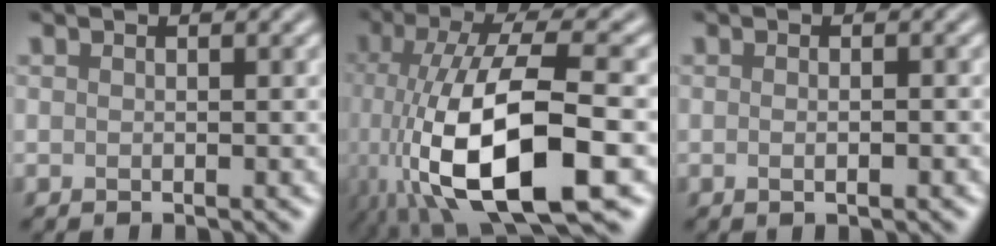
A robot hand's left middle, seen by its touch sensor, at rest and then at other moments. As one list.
[{"total": 13.1, "force": [-4.3, 4.3, 11.6], "torque": [-0.222, -0.009, -0.079]}, {"total": 2.3, "force": [0.2, 1.2, 2.0], "torque": [-0.001, 0.011, -0.014]}]